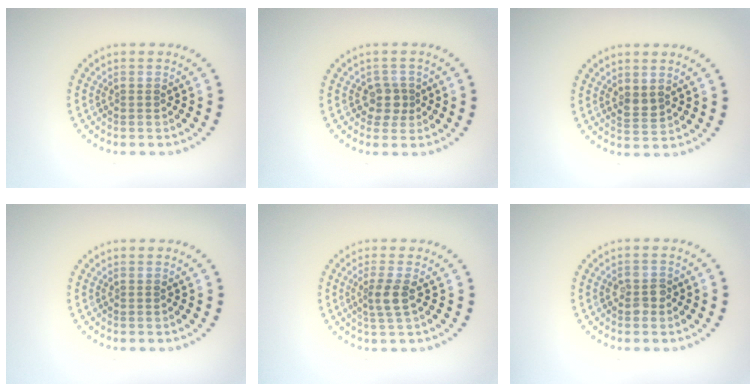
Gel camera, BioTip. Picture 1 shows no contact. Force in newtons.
{"total": 2.0, "press": 1.6, "slide": 1.1}
{"total": 1.4, "press": 1.3, "slide": 0.6}
{"total": 0.0}
{"total": 2.2, "press": 1.8, "slide": 1.4}
{"total": 1.8, "press": 1.8, "slide": 0.3}